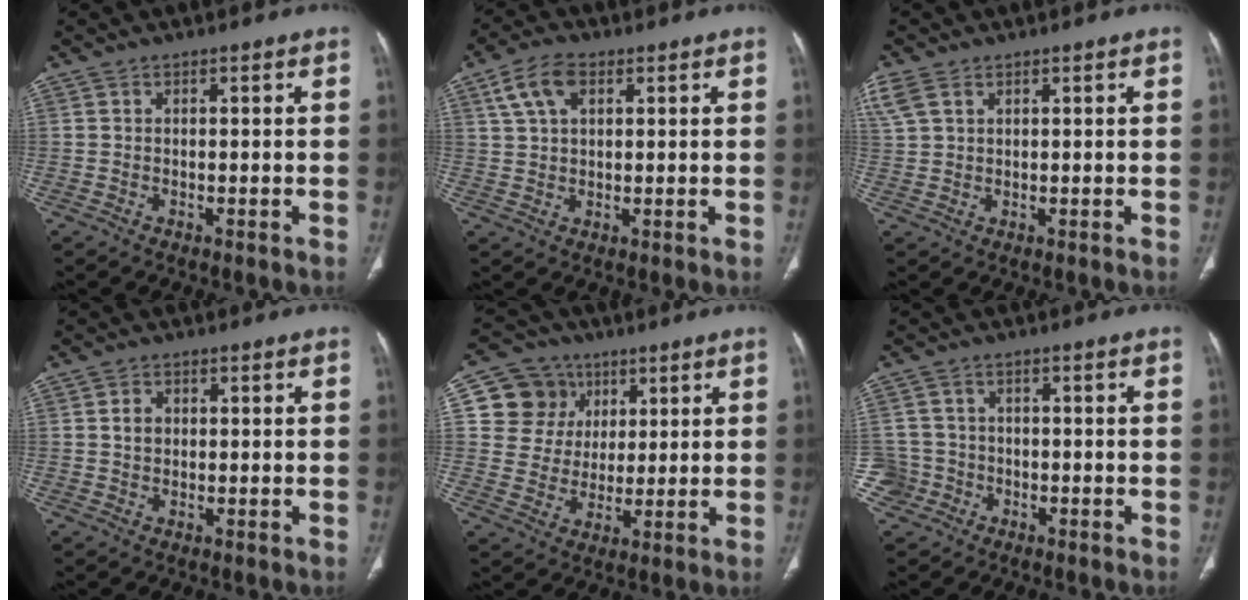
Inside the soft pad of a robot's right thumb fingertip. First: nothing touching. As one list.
[{"total": 7.0, "force": [3.0, 4.0, 4.9], "torque": [-0.091, 0.006, 0.059]}, {"total": 4.8, "force": [2.5, 2.9, 2.9], "torque": [-0.086, 0.013, 0.062]}, {"total": 2.4, "force": [0.3, 1.9, 1.4], "torque": [-0.016, 0.003, 0.006]}, {"total": 11.3, "force": [4.0, 10.2, 2.7], "torque": [-0.008, -0.005, 0.074]}, {"total": 5.1, "force": [-2.3, 4.5, -0.3], "torque": [0.024, 0.023, -0.042]}]